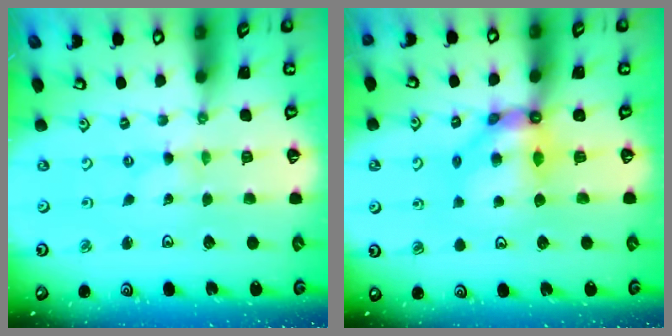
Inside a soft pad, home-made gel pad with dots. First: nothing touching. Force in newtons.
{"total": 9.6, "press": 9.6, "slide": 1.0}